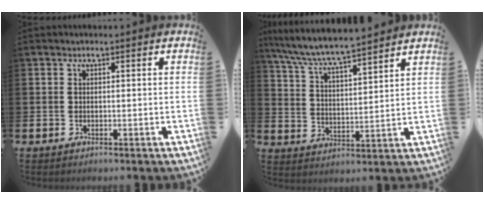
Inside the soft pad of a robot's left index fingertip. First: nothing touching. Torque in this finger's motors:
{"motor_torque": [0.09, -0.26, 0.96, 0.21]}